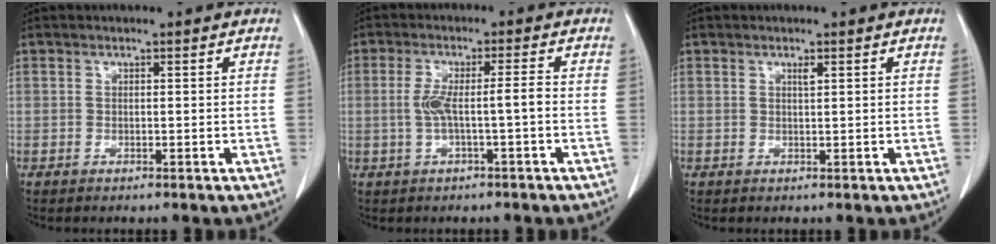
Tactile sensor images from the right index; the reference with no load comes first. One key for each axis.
{"total": 4.8, "fx": -0.8, "fy": 0.0, "fz": 4.7, "tx": -0.095, "ty": 0.014, "tz": -0.011}
{"total": 0.7, "fx": 0.4, "fy": 0.0, "fz": 0.5, "tx": -0.011, "ty": -0.002, "tz": 0.008}